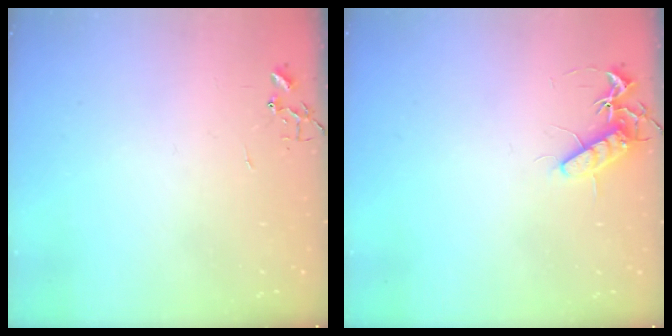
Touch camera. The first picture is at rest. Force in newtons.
{"total": 10.8, "press": 10.8, "slide": 0.4}